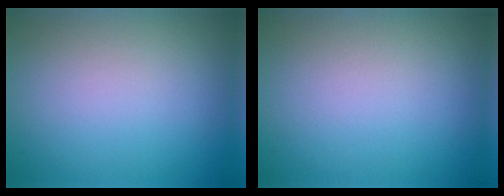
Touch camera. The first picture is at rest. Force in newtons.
{"total": 0.0}